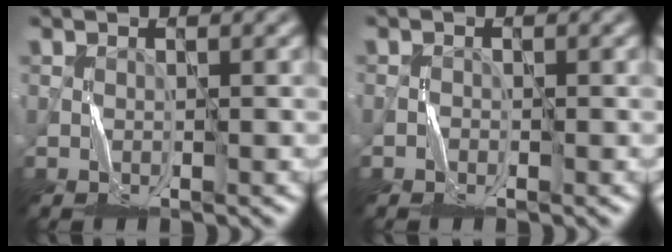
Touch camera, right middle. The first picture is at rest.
{"total": 0.8, "force": [-0.6, 0.5, -0.1], "torque": [0.001, 0.004, -0.013]}